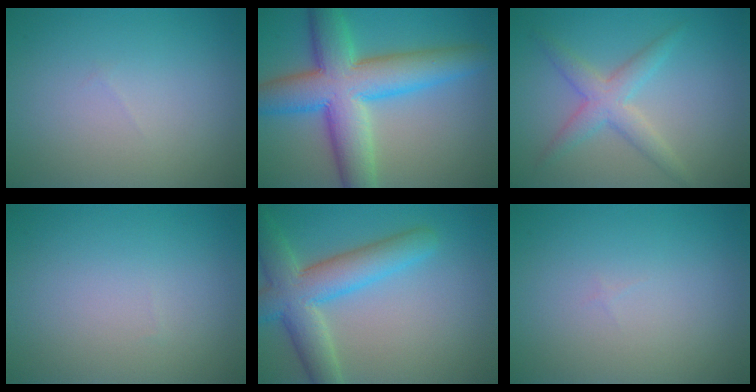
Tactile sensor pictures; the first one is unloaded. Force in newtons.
{"total": 10.4, "press": 10.4, "slide": 0.3}
{"total": 3.2, "press": 3.2, "slide": 0.1}
{"total": 0.0}
{"total": 6.7, "press": 6.7, "slide": 0.5}
{"total": 0.0}